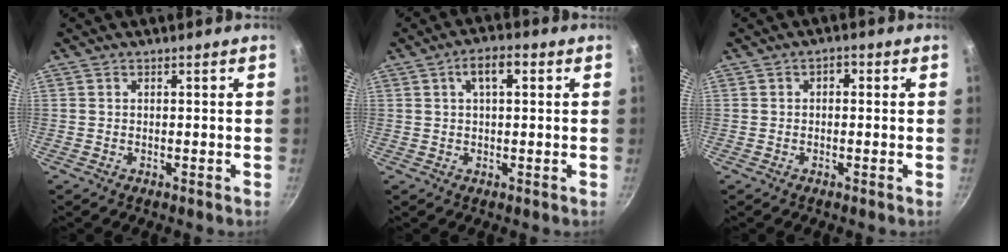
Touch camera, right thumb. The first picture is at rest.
{"total": 5.0, "force": [1.6, 2.3, 4.2], "torque": [-0.063, 0.013, 0.024]}
{"total": 1.7, "force": [0.2, 1.2, 1.2], "torque": [-0.015, 0.007, -0.002]}